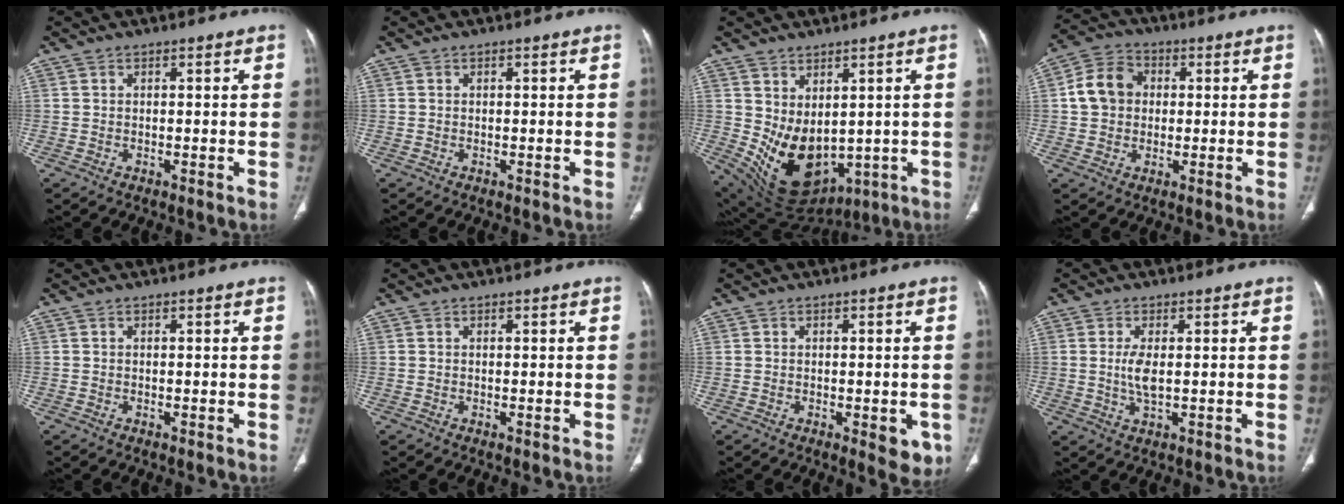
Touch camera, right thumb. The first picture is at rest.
{"total": 0.0}
{"total": 14.3, "force": [0.1, 9.5, 10.6], "torque": [-0.154, -0.026, 0.044]}
{"total": 8.7, "force": [0.8, 7.3, 4.6], "torque": [-0.071, 0.018, 0.005]}
{"total": 0.0}
{"total": 0.0}
{"total": 5.1, "force": [-1.7, 2.3, 4.3], "torque": [-0.031, -0.006, -0.015]}
{"total": 4.0, "force": [0.2, 1.5, 3.7], "torque": [-0.084, -0.007, 0.009]}